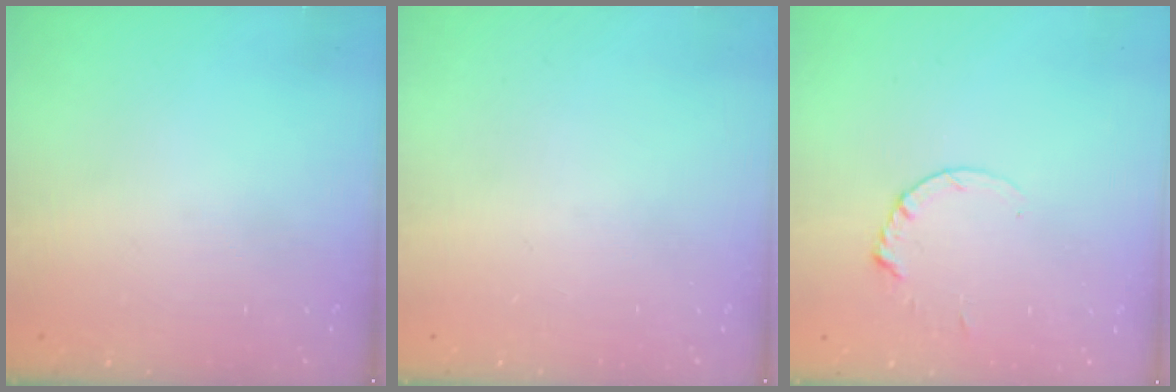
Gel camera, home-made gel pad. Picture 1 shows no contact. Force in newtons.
{"total": 0.0}
{"total": 1.8, "press": 1.7, "slide": 0.2}